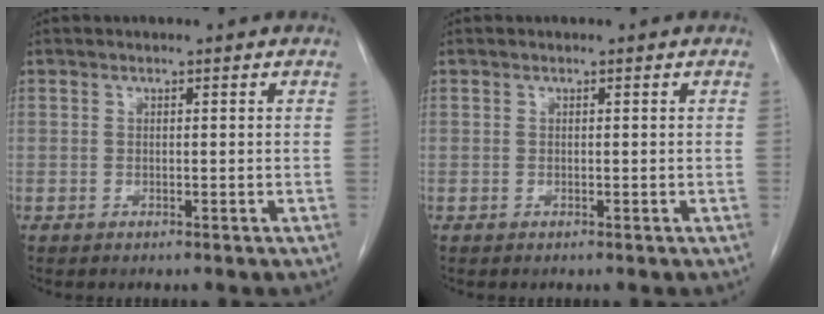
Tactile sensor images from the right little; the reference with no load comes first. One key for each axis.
{"total": 0.0}